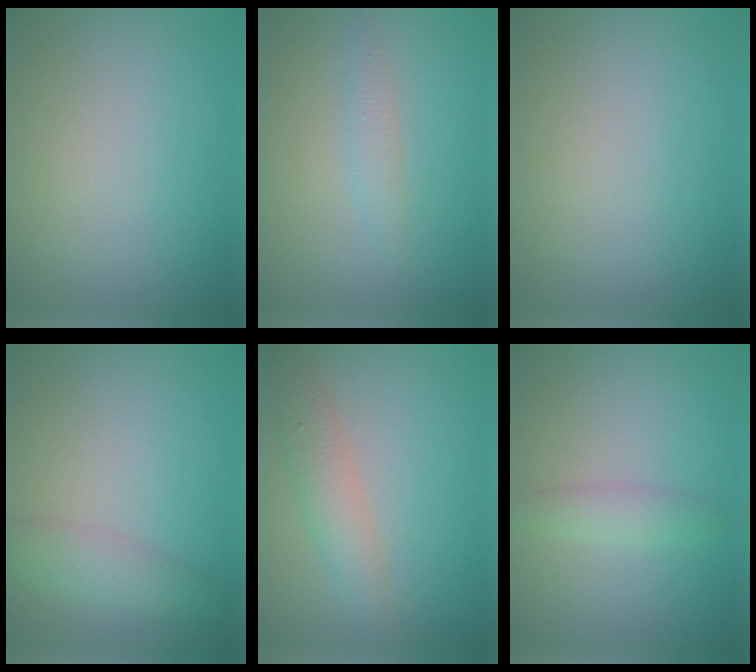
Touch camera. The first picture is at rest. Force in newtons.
{"total": 1.4, "press": 1.4, "slide": 0.0}
{"total": 0.0}
{"total": 2.8, "press": 2.8, "slide": 0.1}
{"total": 2.9, "press": 2.9, "slide": 0.1}
{"total": 1.8, "press": 1.8, "slide": 0.0}